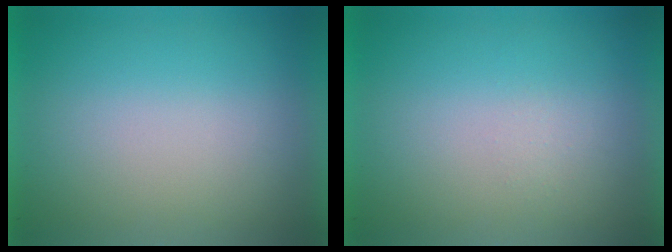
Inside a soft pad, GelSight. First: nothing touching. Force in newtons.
{"total": 1.3}